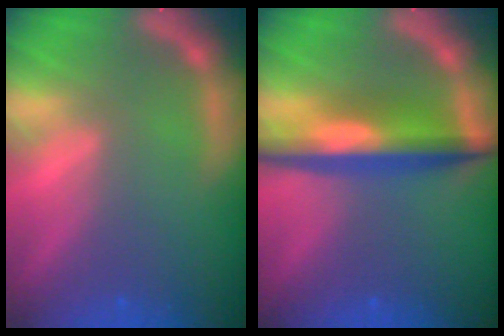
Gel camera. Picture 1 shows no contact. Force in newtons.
{"total": 6.6}